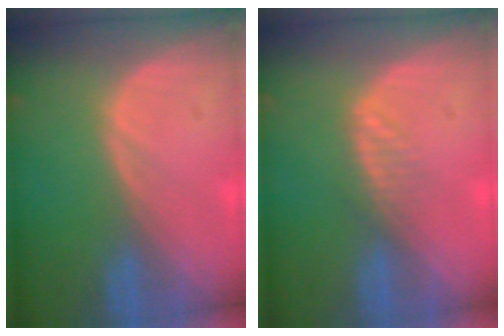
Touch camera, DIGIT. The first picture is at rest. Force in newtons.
{"total": 2.0, "press": 2.0, "slide": 0.2}